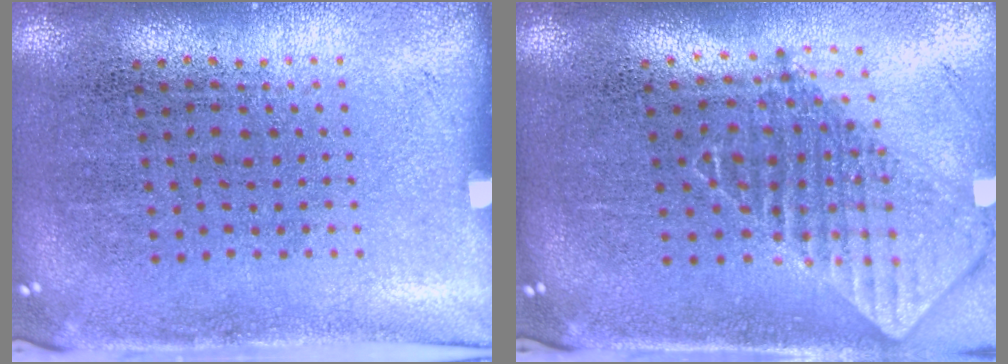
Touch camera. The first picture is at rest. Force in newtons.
{"total": 2.0, "press": 1.6, "slide": 1.2}